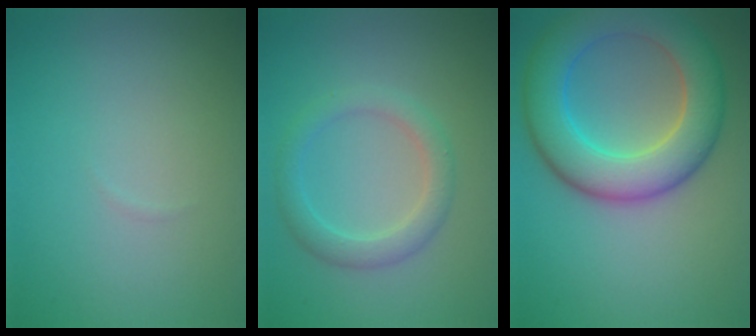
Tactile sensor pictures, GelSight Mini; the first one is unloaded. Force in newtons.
{"total": 2.8, "press": 2.8, "slide": 0.1}
{"total": 8.7, "press": 8.7, "slide": 0.1}